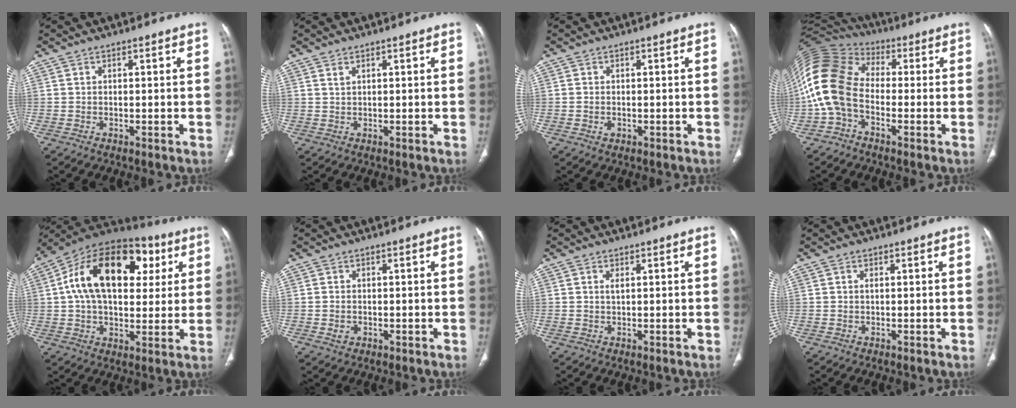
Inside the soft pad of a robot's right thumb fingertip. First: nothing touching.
{"total": 0.9, "force": [0.7, 0.3, 0.5], "torque": [-0.010, 0.001, 0.016]}
{"total": 1.2, "force": [-0.3, 1.0, 0.7], "torque": [-0.013, 0.003, -0.002]}
{"total": 15.4, "force": [-2.0, 10.6, 10.9], "torque": [-0.235, 0.035, -0.048]}
{"total": 24.1, "force": [6.3, 14.6, 18.0], "torque": [-0.279, 0.024, 0.093]}
{"total": 1.9, "force": [-0.3, 1.5, 1.0], "torque": [-0.016, 0.003, -0.002]}
{"total": 1.1, "force": [0.4, 0.5, 0.9], "torque": [-0.018, 0.001, 0.008]}
{"total": 0.6, "force": [0.1, 0.4, 0.4], "torque": [-0.010, 0.001, 0.002]}